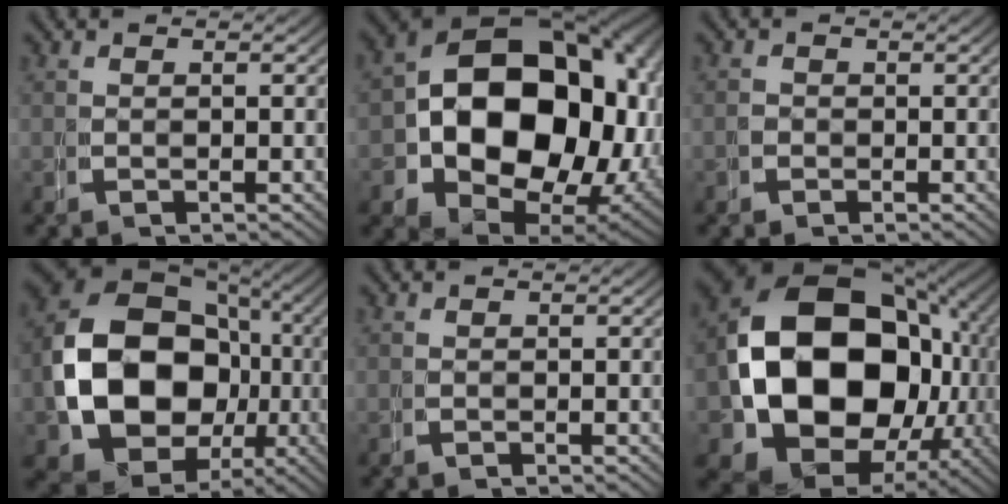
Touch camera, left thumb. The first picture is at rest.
{"total": 22.0, "force": [-0.3, 15.5, 15.7], "torque": [-0.262, -0.074, 0.025]}
{"total": 1.2, "force": [-0.6, 0.4, -0.9], "torque": [0.016, -0.005, -0.010]}
{"total": 17.9, "force": [-1.5, 14.1, 10.9], "torque": [-0.259, -0.089, 0.016]}
{"total": 0.0}
{"total": 24.3, "force": [-0.2, 18.0, 16.4], "torque": [-0.320, -0.084, 0.025]}